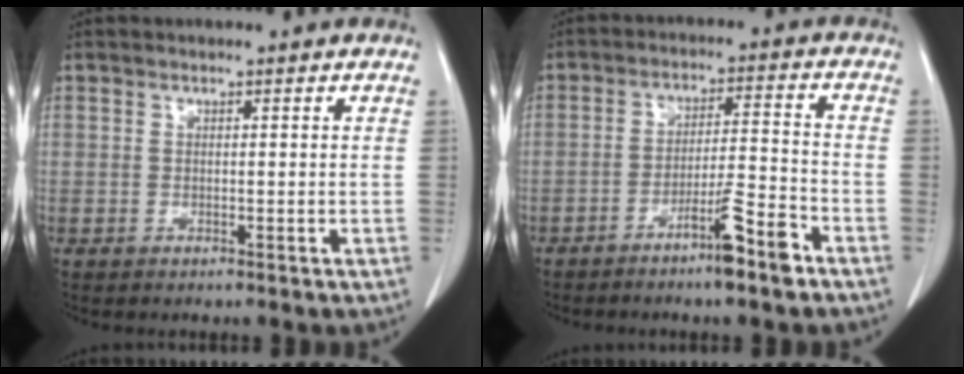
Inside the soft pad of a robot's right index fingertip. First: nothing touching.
{"total": 7.5, "force": [-4.9, -0.2, 5.6], "torque": [-0.090, 0.001, -0.085]}